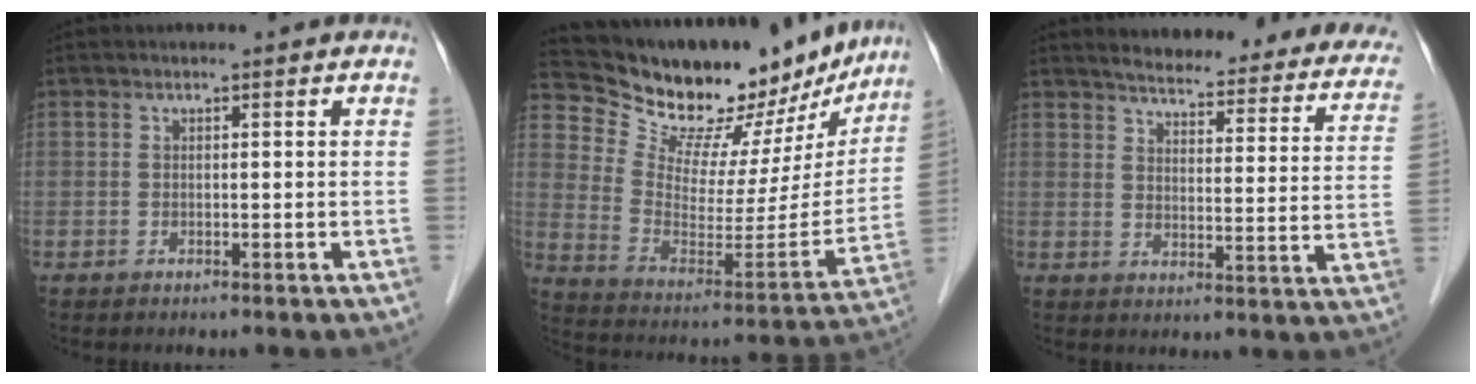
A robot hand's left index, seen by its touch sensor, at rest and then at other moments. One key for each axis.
{"total": 23.4, "fx": 20.9, "fy": 7.4, "fz": 7.5, "tx": -0.109, "ty": -0.040, "tz": 0.296}
{"total": 25.1, "fx": 22.4, "fy": 5.3, "fz": 10.0, "tx": -0.112, "ty": -0.048, "tz": 0.250}